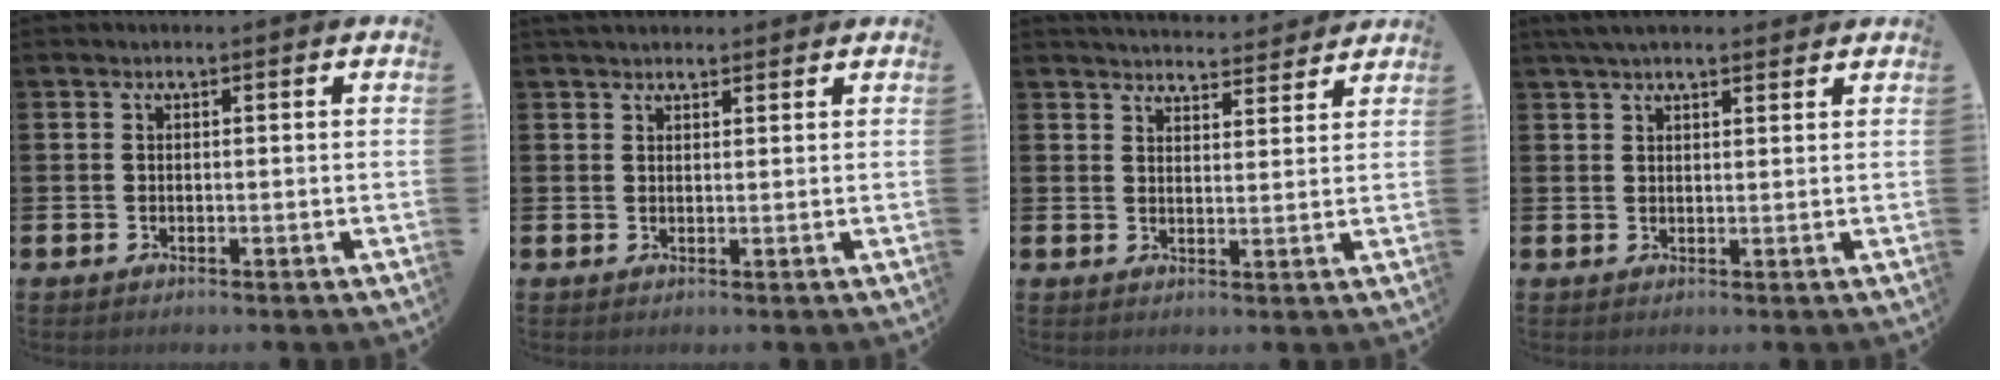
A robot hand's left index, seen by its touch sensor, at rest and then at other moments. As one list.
[{"total": 2.1, "force": [2.0, 0.6, 0.4], "torque": [0.001, -0.004, 0.034]}, {"total": 4.4, "force": [4.4, 0.5, 0.1], "torque": [0.001, -0.031, 0.076]}, {"total": 3.4, "force": [3.1, 0.8, 1.4], "torque": [-0.030, -0.002, 0.055]}]